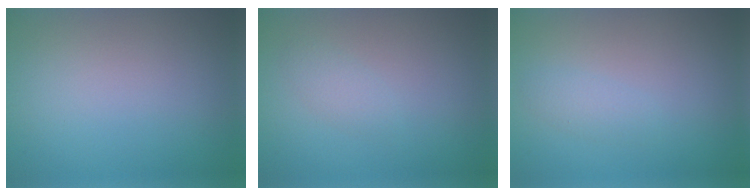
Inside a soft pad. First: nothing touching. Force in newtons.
{"total": 1.3, "press": 1.3, "slide": 0.1}
{"total": 1.2, "press": 1.2, "slide": 0.0}